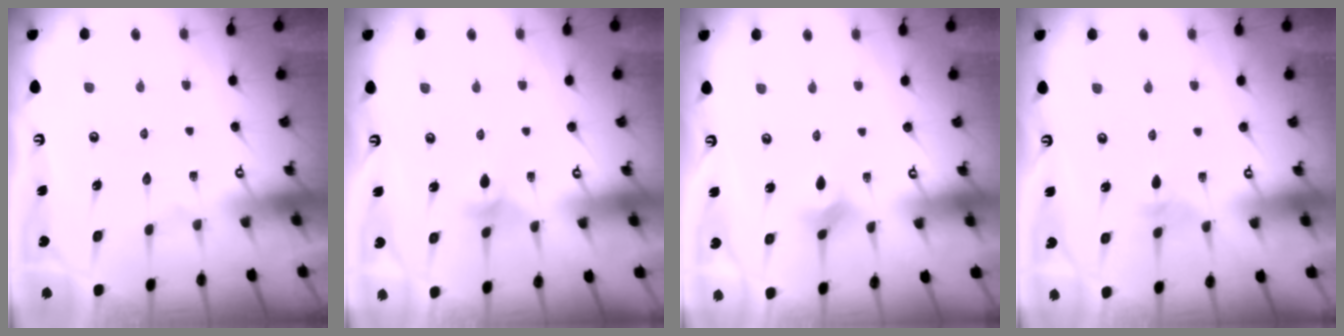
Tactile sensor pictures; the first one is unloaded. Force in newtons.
{"total": 4.6, "press": 4.6, "slide": 0.8}
{"total": 3.0, "press": 2.9, "slide": 0.5}
{"total": 2.4, "press": 2.3, "slide": 0.6}